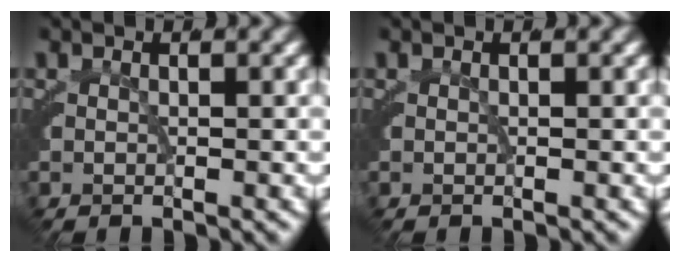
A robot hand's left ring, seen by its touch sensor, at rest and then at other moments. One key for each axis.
{"total": 0.0}